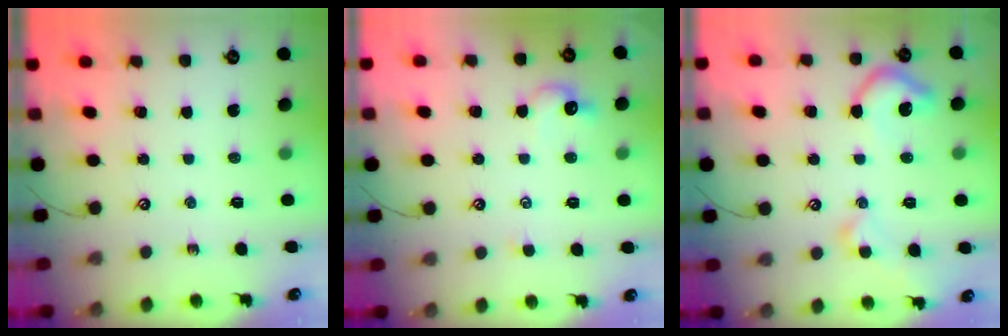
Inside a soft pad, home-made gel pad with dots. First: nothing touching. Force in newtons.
{"total": 1.9, "press": 1.8, "slide": 0.6}
{"total": 6.4, "press": 6.3, "slide": 1.2}